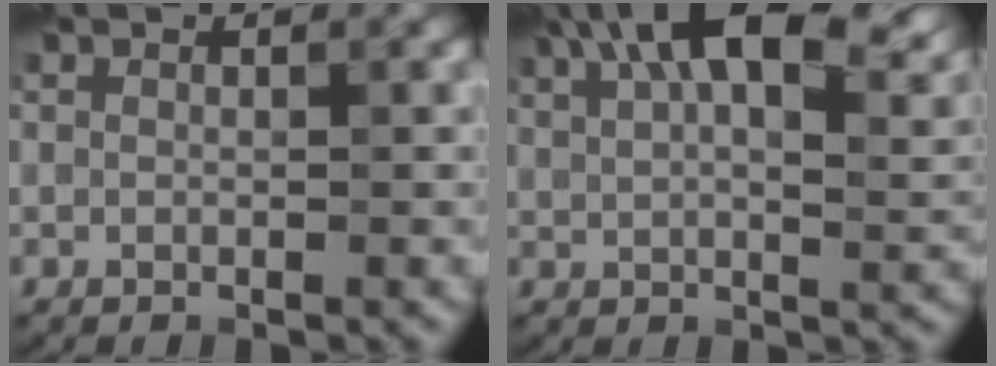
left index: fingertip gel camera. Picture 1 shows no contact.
{"total": 14.5, "force": [7.7, 6.3, 10.6], "torque": [-0.156, 0.027, 0.114]}